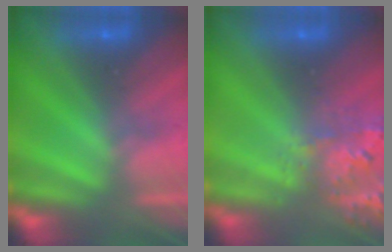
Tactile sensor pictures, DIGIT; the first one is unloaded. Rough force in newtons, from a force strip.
{"total": 2.8}